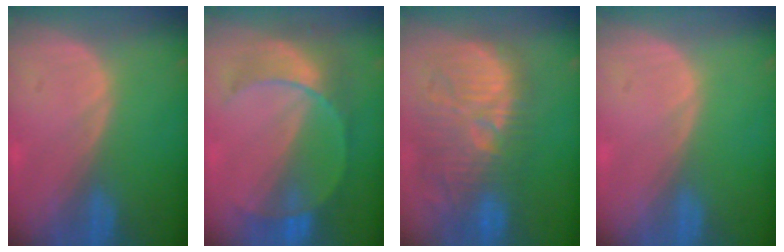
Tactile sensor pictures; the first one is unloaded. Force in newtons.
{"total": 7.3, "press": 7.3, "slide": 0.2}
{"total": 12.6, "press": 12.0, "slide": 4.1}
{"total": 0.0}